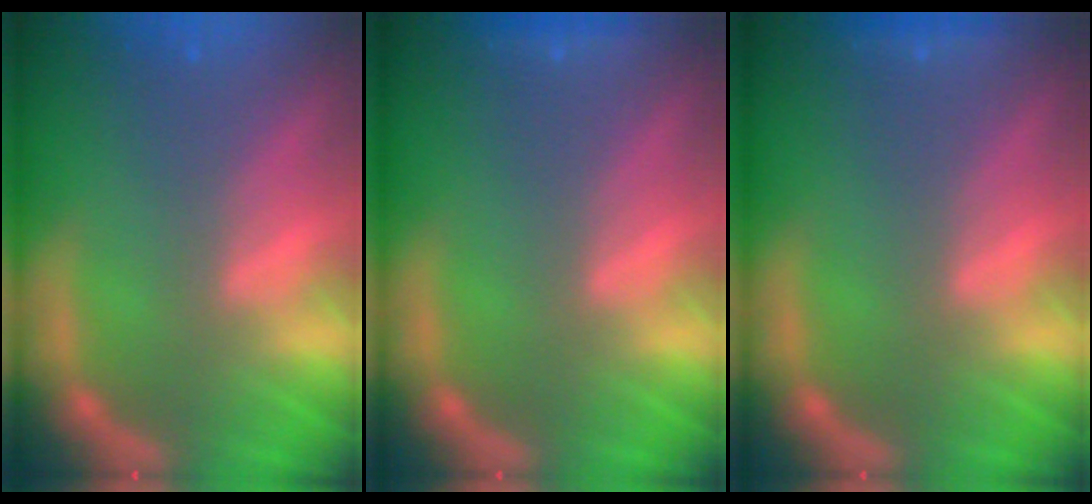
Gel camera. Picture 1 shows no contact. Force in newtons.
{"total": 0.9}
{"total": 0.9}